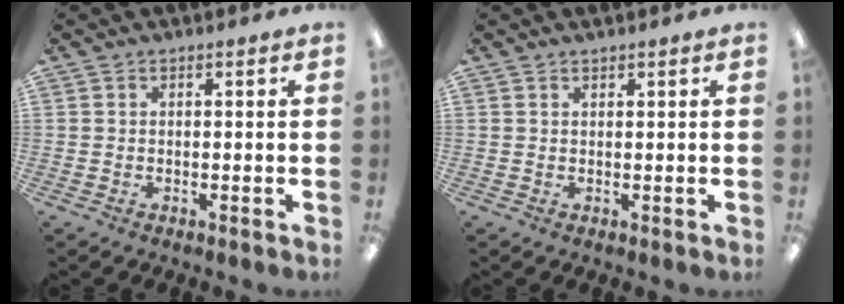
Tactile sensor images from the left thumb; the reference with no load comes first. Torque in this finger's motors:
{"motor_torque": [0.02, -0.06, -0.32, 0.02, 0.03]}